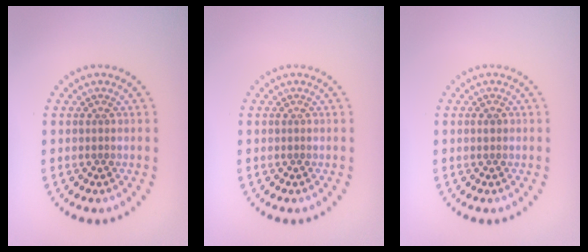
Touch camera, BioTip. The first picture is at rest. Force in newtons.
{"total": 0.0}
{"total": 0.7, "press": 0.7, "slide": 0.1}